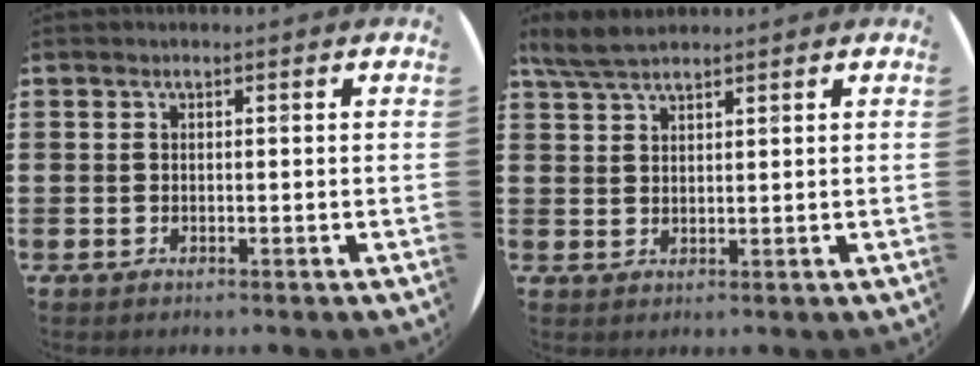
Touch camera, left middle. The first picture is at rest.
{"total": 4.1, "force": [3.6, 0.8, 1.9], "torque": [-0.043, 0.000, 0.067]}